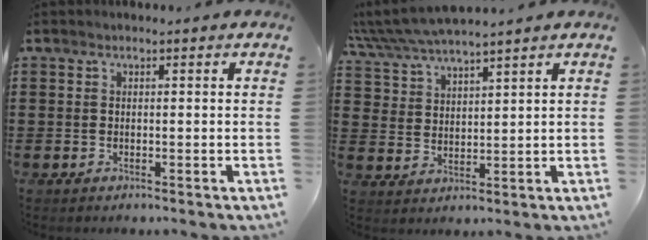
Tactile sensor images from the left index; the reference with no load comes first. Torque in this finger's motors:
{"motor_torque": [0.14, -1.24, 0.64, 0.21]}